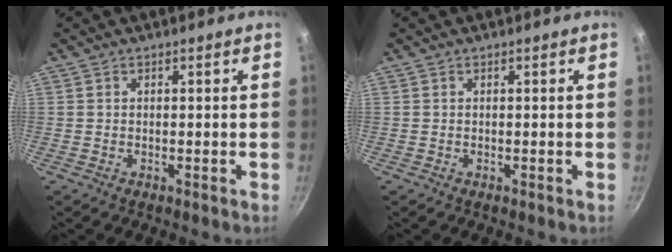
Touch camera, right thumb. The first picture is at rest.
{"total": 0.0}